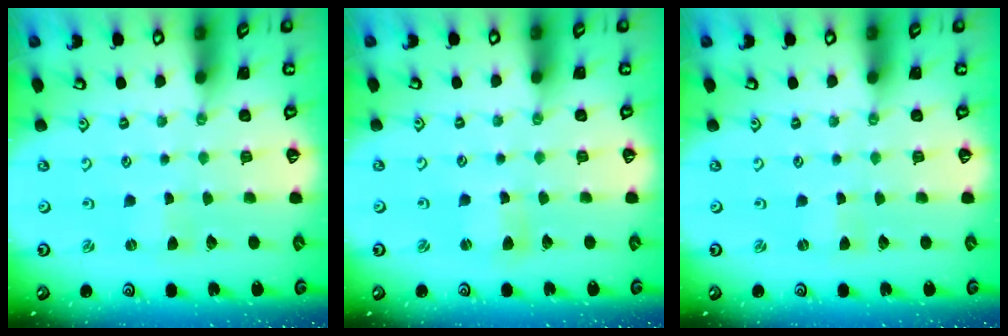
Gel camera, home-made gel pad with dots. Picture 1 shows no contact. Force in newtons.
{"total": 2.5, "press": 2.5, "slide": 0.3}
{"total": 0.0}